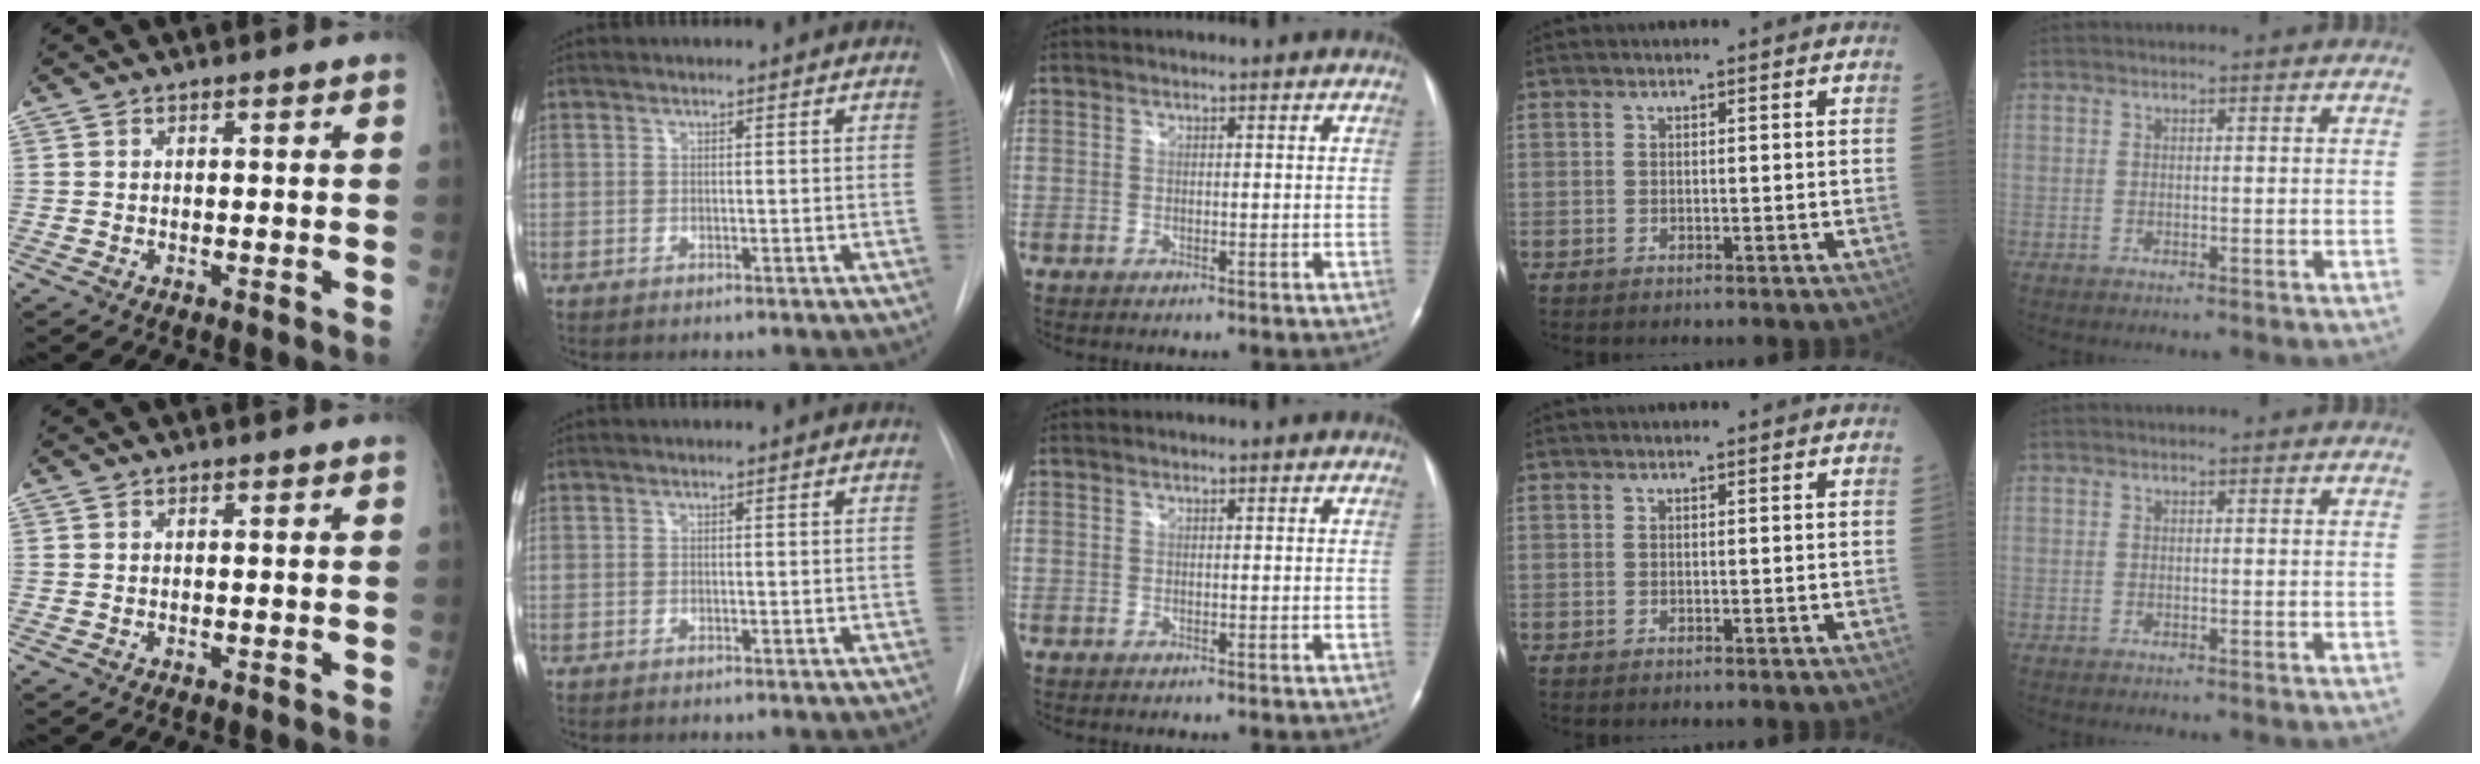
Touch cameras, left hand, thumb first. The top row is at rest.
{}